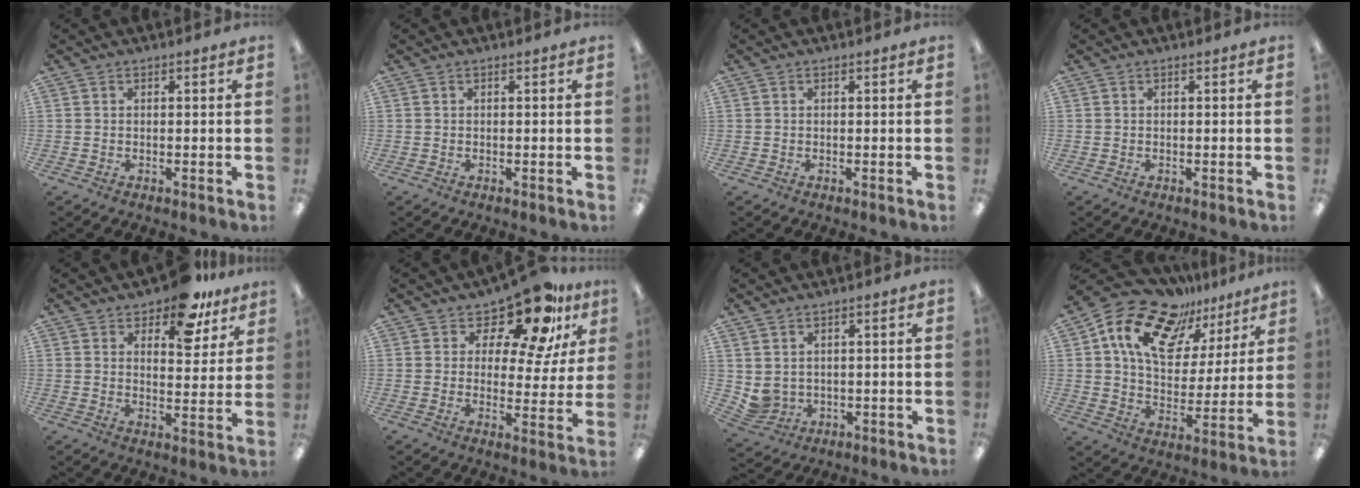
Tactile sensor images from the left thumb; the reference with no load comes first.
{"total": 0.0}
{"total": 0.0}
{"total": 0.0}
{"total": 11.2, "force": [8.7, 4.8, 5.2], "torque": [-0.074, -0.051, 0.155]}
{"total": 13.6, "force": [10.6, 5.4, 6.5], "torque": [-0.105, -0.079, 0.185]}
{"total": 3.5, "force": [1.6, 3.0, 0.8], "torque": [-0.031, -0.009, 0.031]}
{"total": 17.4, "force": [11.6, 9.9, 8.4], "torque": [-0.162, -0.065, 0.207]}